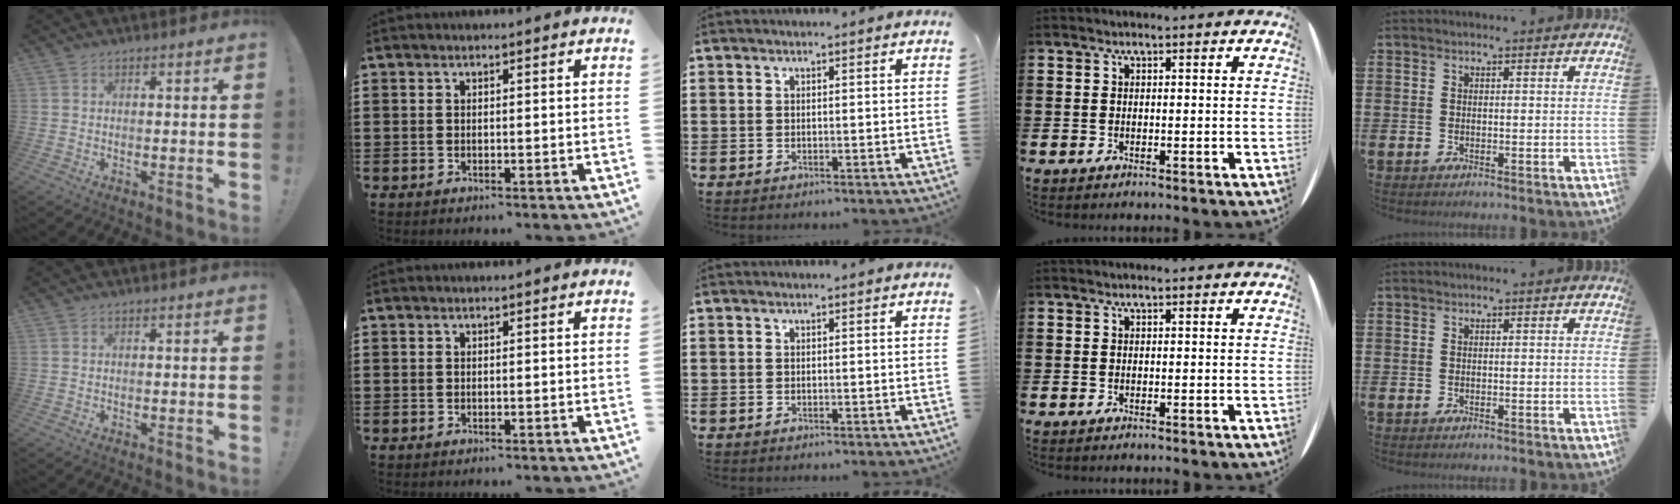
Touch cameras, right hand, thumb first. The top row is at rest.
{}